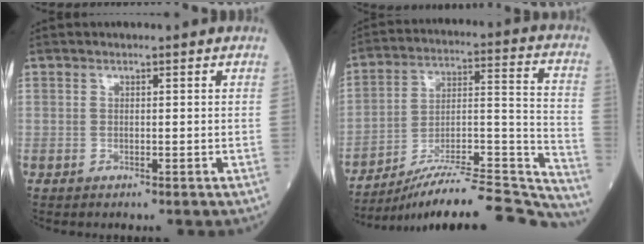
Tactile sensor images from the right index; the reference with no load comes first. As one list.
[{"total": 24.7, "force": [-22.8, 1.4, 9.6], "torque": [-0.093, 0.020, -0.339]}]